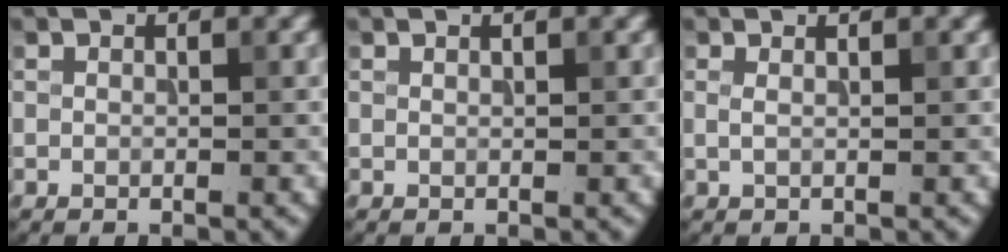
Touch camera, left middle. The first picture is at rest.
{"total": 0.6, "force": [0.4, 0.0, 0.4], "torque": [-0.005, 0.000, 0.006]}
{"total": 1.1, "force": [0.5, 0.3, 1.0], "torque": [-0.016, 0.001, 0.003]}